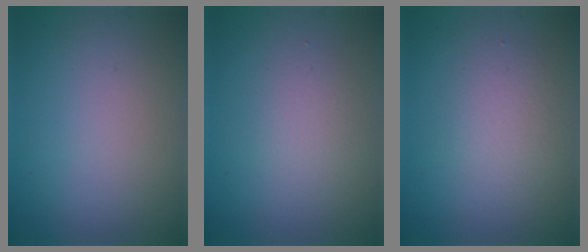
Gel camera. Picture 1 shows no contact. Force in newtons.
{"total": 2.0, "press": 2.0, "slide": 0.1}
{"total": 2.4, "press": 2.4, "slide": 0.1}